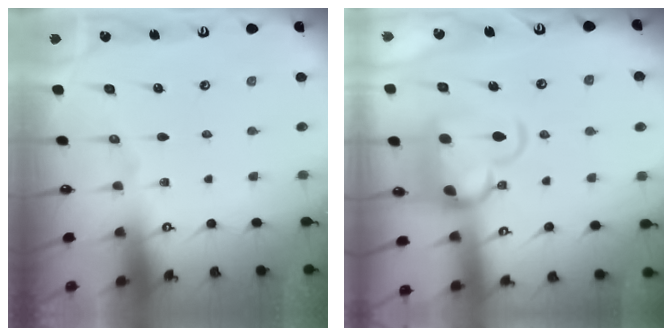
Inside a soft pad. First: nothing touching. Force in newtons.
{"total": 8.2, "press": 8.0, "slide": 1.6}